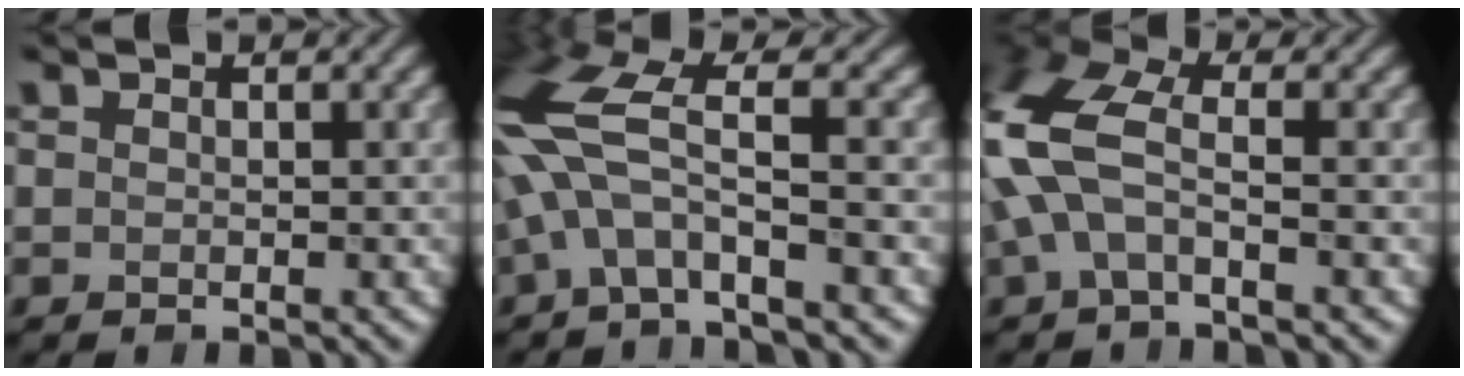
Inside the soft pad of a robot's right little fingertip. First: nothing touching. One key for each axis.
{"total": 7.9, "fx": -0.9, "fy": 2.6, "fz": 7.4, "tx": -0.175, "ty": 0.019, "tz": -0.033}
{"total": 7.1, "fx": -0.5, "fy": 3.5, "fz": 6.1, "tx": -0.155, "ty": 0.018, "tz": -0.025}